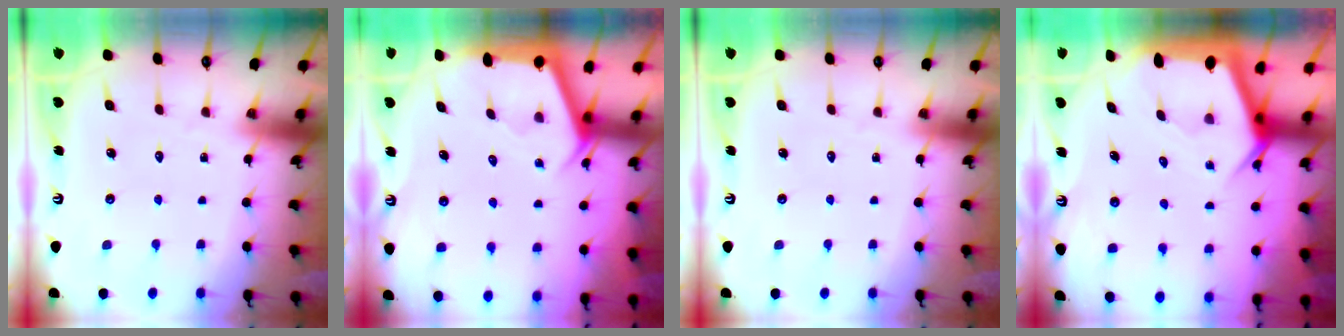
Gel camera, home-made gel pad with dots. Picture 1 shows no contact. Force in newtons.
{"total": 2.8, "press": 2.8, "slide": 0.4}
{"total": 0.0}
{"total": 4.7, "press": 4.6, "slide": 0.3}